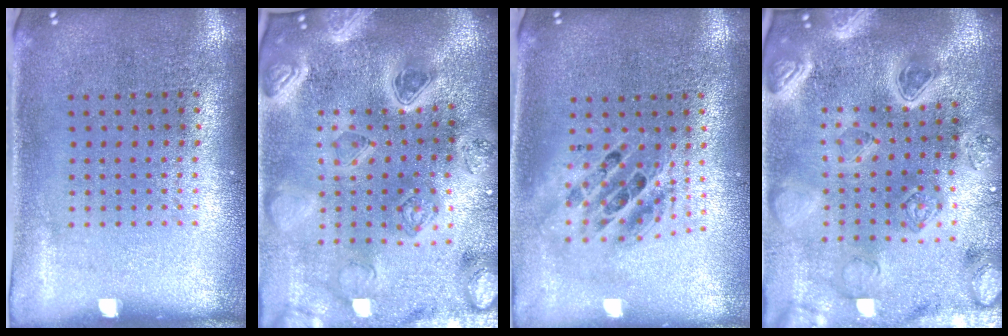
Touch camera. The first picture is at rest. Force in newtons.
{"total": 5.2, "press": 4.4, "slide": 2.8}
{"total": 1.7, "press": 1.4, "slide": 1.0}
{"total": 4.8, "press": 4.2, "slide": 2.5}